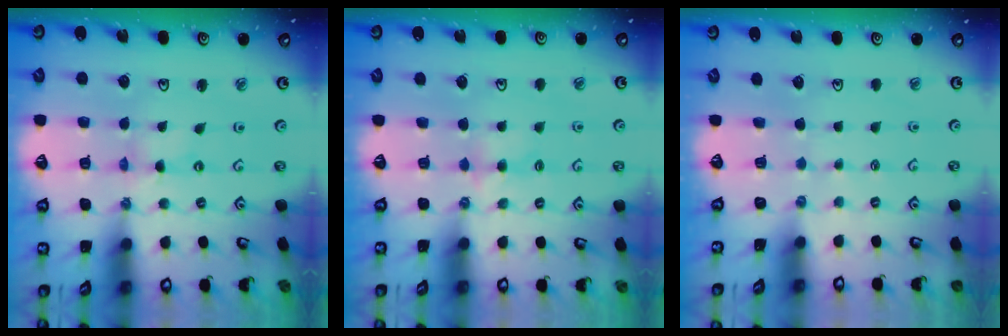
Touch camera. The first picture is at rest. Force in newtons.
{"total": 3.0, "press": 2.9, "slide": 0.5}
{"total": 0.6, "press": 0.6, "slide": 0.1}